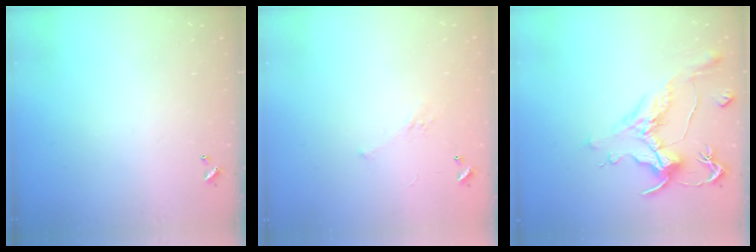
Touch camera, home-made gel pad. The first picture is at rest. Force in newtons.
{"total": 2.8, "press": 2.6, "slide": 1.1}
{"total": 1.1, "press": 0.0, "slide": 1.1}